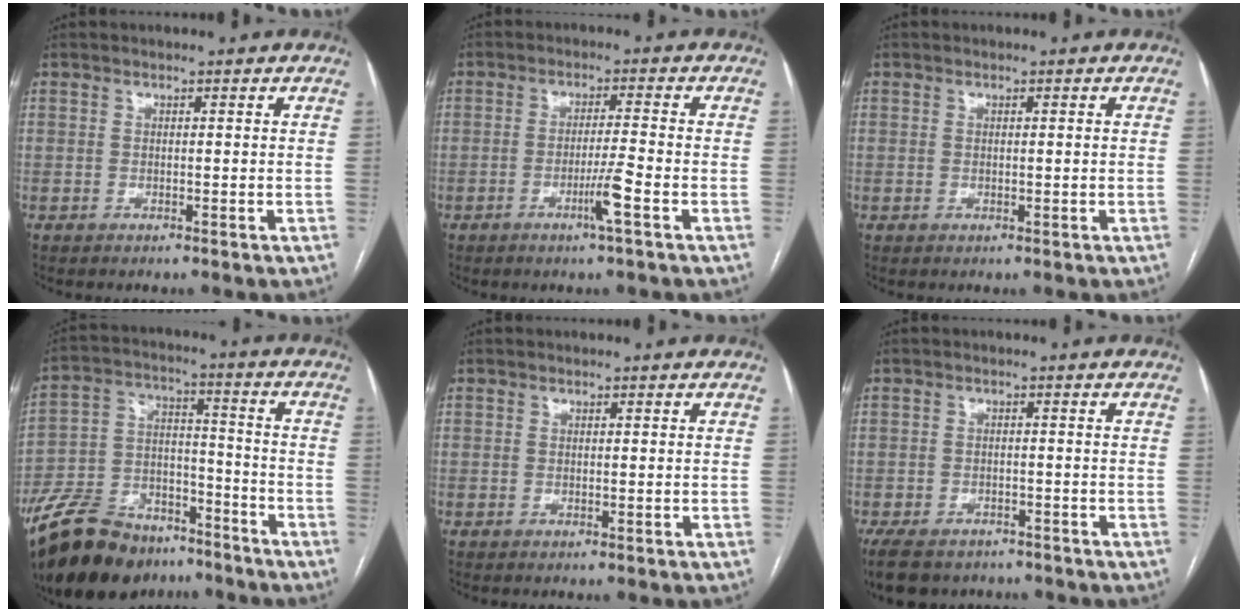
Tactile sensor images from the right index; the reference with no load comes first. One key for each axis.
{"total": 4.2, "fx": -2.1, "fy": -0.9, "fz": 3.5, "tx": -0.062, "ty": -0.008, "tz": -0.039}
{"total": 0.0}
{"total": 16.7, "fx": -12.7, "fy": 8.5, "fz": 6.6, "tx": -0.130, "ty": 0.030, "tz": -0.215}
{"total": 0.0}
{"total": 9.4, "fx": -7.1, "fy": 5.3, "fz": 3.2, "tx": -0.063, "ty": -0.010, "tz": -0.100}